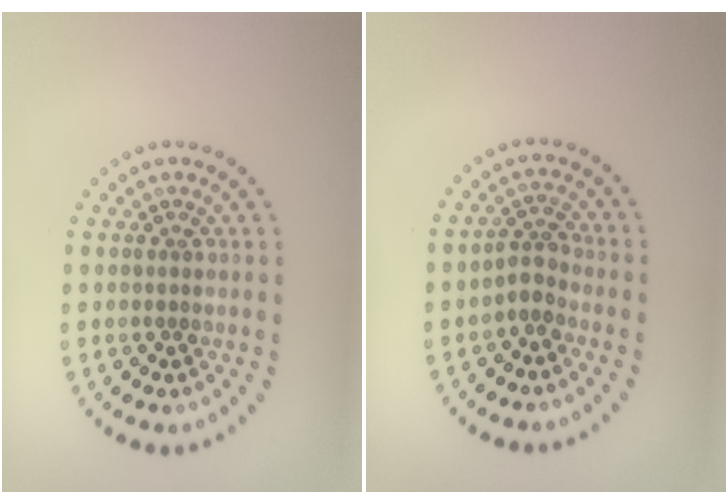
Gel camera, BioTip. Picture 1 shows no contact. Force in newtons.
{"total": 1.9, "press": 1.4, "slide": 1.3}